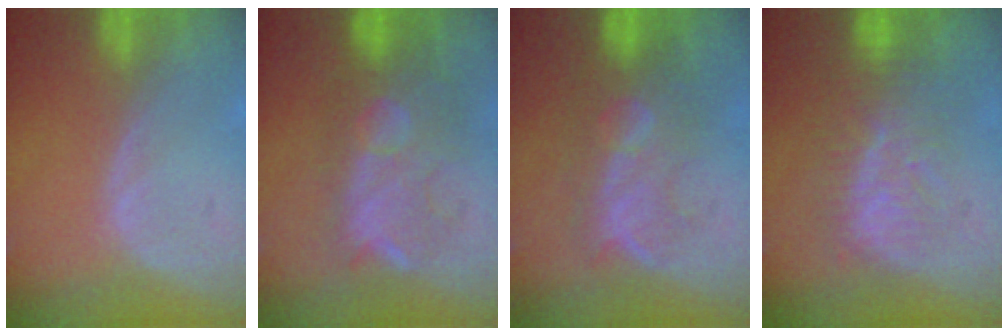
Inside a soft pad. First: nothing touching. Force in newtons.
{"total": 9.0, "press": 9.0, "slide": 1.2}
{"total": 8.4, "press": 8.0, "slide": 2.5}
{"total": 8.0, "press": 7.8, "slide": 1.6}